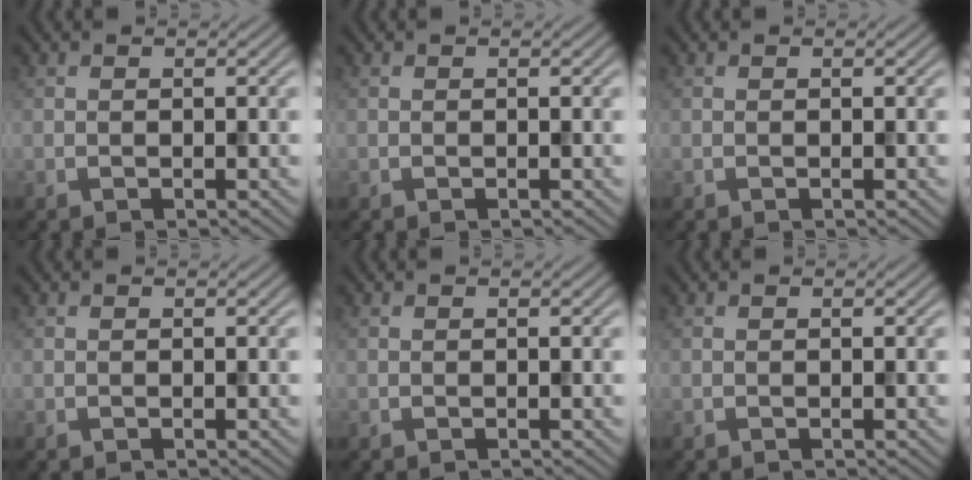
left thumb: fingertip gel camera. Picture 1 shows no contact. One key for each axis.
{"total": 0.0}
{"total": 0.0}
{"total": 0.0}
{"total": 0.0}
{"total": 0.0}